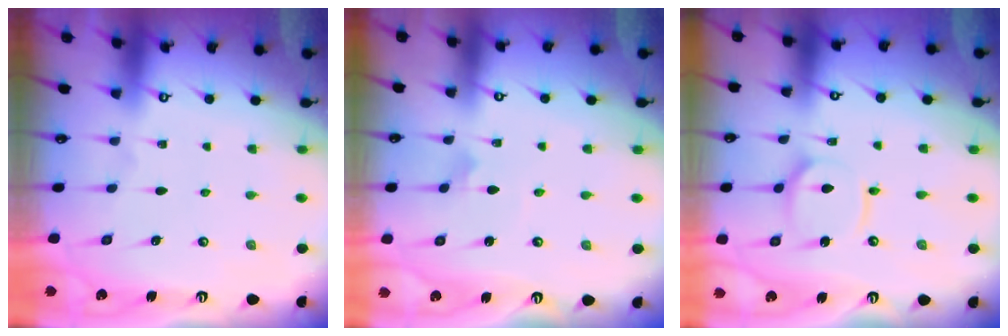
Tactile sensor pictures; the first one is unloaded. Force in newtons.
{"total": 2.3, "press": 2.3, "slide": 0.1}
{"total": 7.4, "press": 7.4, "slide": 0.6}